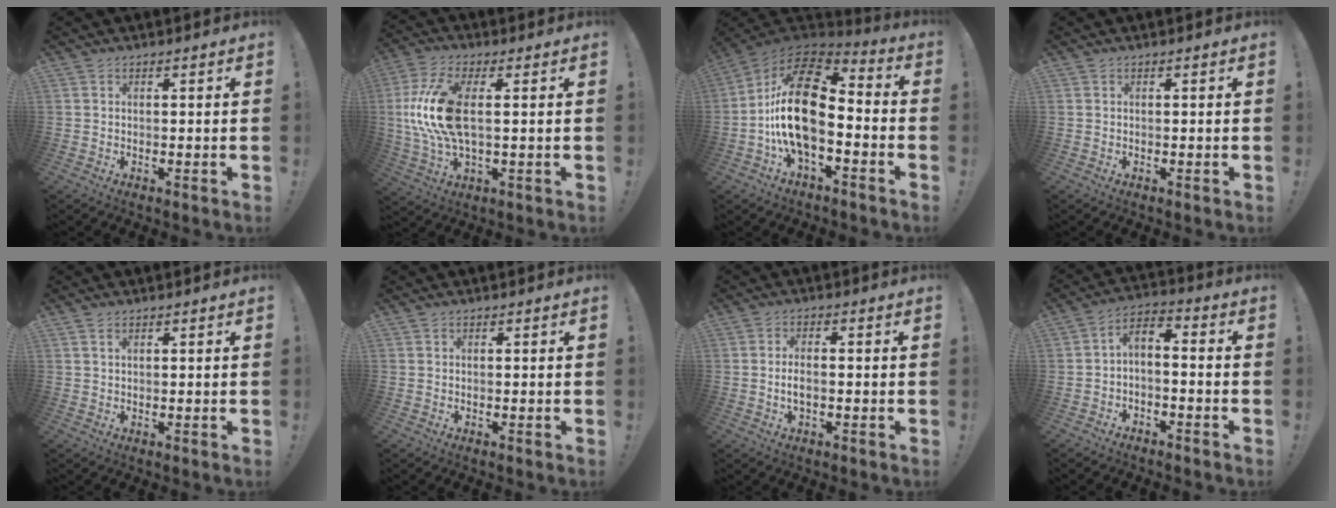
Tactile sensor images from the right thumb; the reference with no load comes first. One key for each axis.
{"total": 16.6, "fx": 1.5, "fy": 7.4, "fz": 14.8, "tx": -0.285, "ty": -0.005, "tz": 0.027}
{"total": 22.1, "fx": -2.0, "fy": 11.9, "fz": 18.6, "tx": -0.357, "ty": 0.024, "tz": -0.031}
{"total": 0.0}
{"total": 1.1, "fx": 0.6, "fy": 0.6, "fz": 0.7, "tx": -0.011, "ty": -0.001, "tz": 0.012}
{"total": 0.0}
{"total": 3.3, "fx": -0.5, "fy": 1.4, "fz": 2.9, "tx": -0.057, "ty": 0.006, "tz": -0.011}
{"total": 4.7, "fx": -2.9, "fy": 2.0, "fz": 3.0, "tx": -0.060, "ty": 0.011, "tz": -0.053}